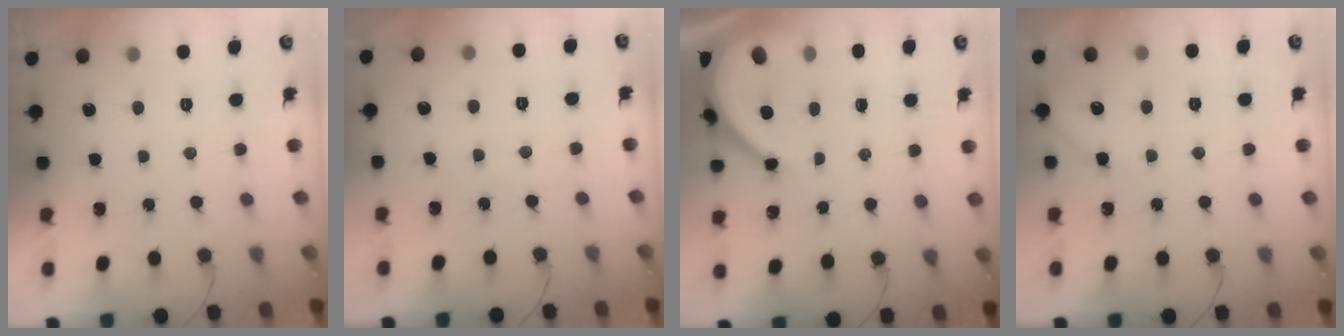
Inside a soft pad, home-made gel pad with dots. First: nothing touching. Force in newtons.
{"total": 2.3, "press": 2.2, "slide": 0.3}
{"total": 8.8, "press": 8.7, "slide": 1.2}
{"total": 2.4, "press": 2.3, "slide": 0.4}